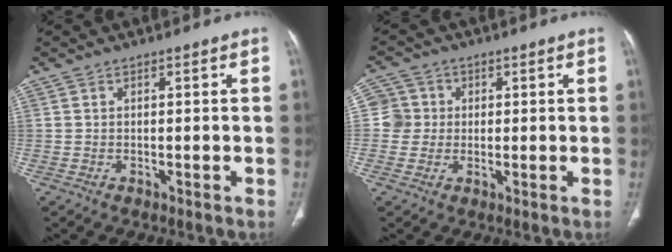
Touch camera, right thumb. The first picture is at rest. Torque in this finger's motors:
{"motor_torque": [-0.05, -0.16, 0.01, 0.43, -0.03]}